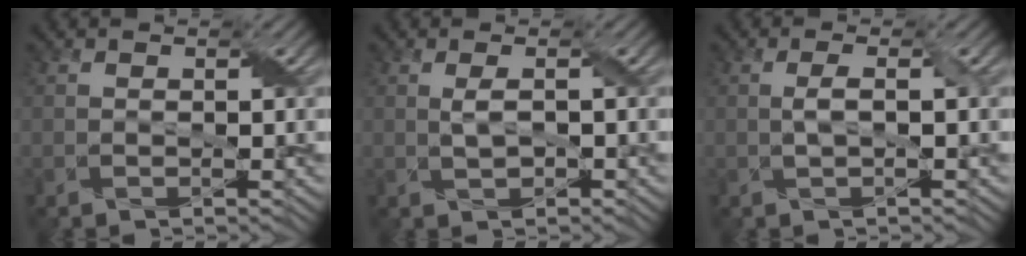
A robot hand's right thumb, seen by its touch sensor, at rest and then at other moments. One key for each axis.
{"total": 1.5, "fx": 0.1, "fy": 0.5, "fz": 1.4, "tx": -0.037, "ty": 0.004, "tz": 0.004}
{"total": 1.8, "fx": 0.1, "fy": 0.3, "fz": 1.8, "tx": -0.039, "ty": 0.007, "tz": 0.002}